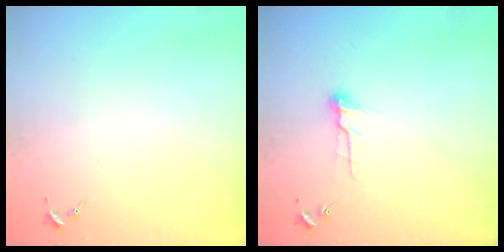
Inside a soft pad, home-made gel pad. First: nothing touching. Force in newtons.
{"total": 8.7, "press": 8.7, "slide": 0.5}